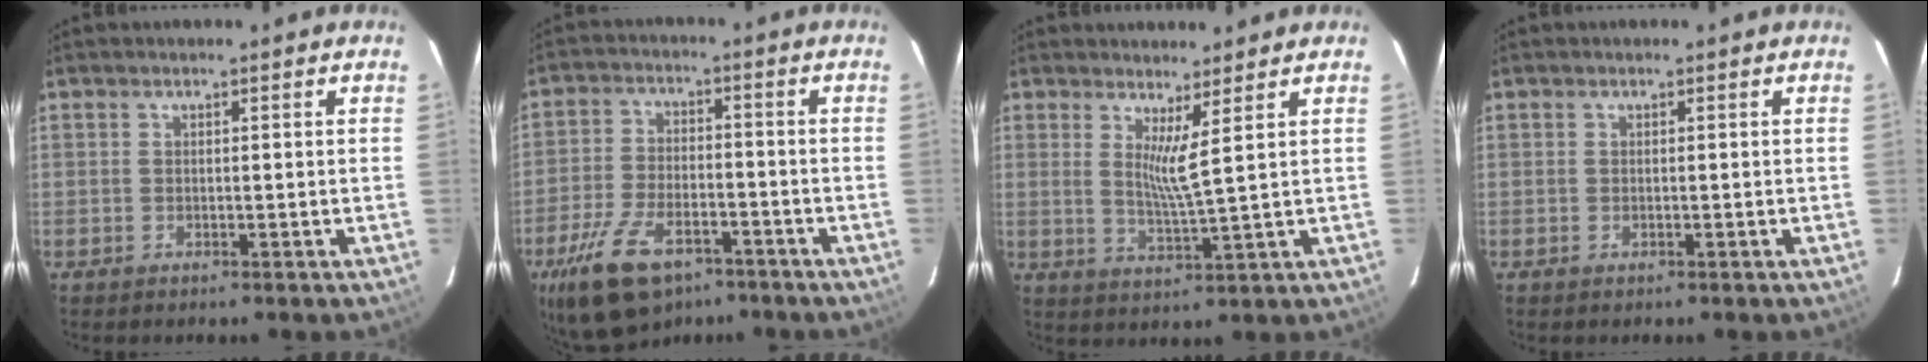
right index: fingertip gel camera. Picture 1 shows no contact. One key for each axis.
{"total": 15.3, "fx": -9.6, "fy": 7.6, "fz": 9.2, "tx": -0.206, "ty": -0.022, "tz": -0.170}
{"total": 4.8, "fx": 2.6, "fy": -0.9, "fz": 3.9, "tx": -0.070, "ty": -0.018, "tz": 0.042}
{"total": 0.0}